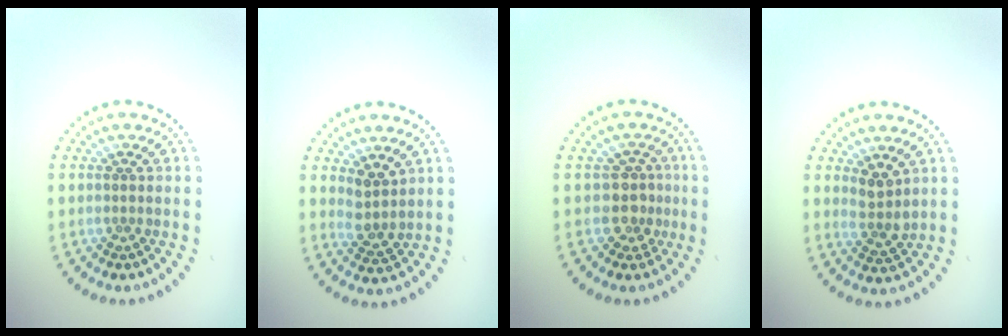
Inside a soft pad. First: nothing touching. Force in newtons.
{"total": 2.3, "press": 1.9, "slide": 1.3}
{"total": 2.3, "press": 1.8, "slide": 1.4}
{"total": 2.2, "press": 1.9, "slide": 1.1}